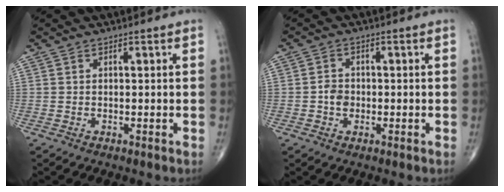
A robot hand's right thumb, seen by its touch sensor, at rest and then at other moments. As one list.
[{"total": 2.8, "force": [-0.6, 2.3, 1.5], "torque": [-0.013, 0.008, -0.015]}]